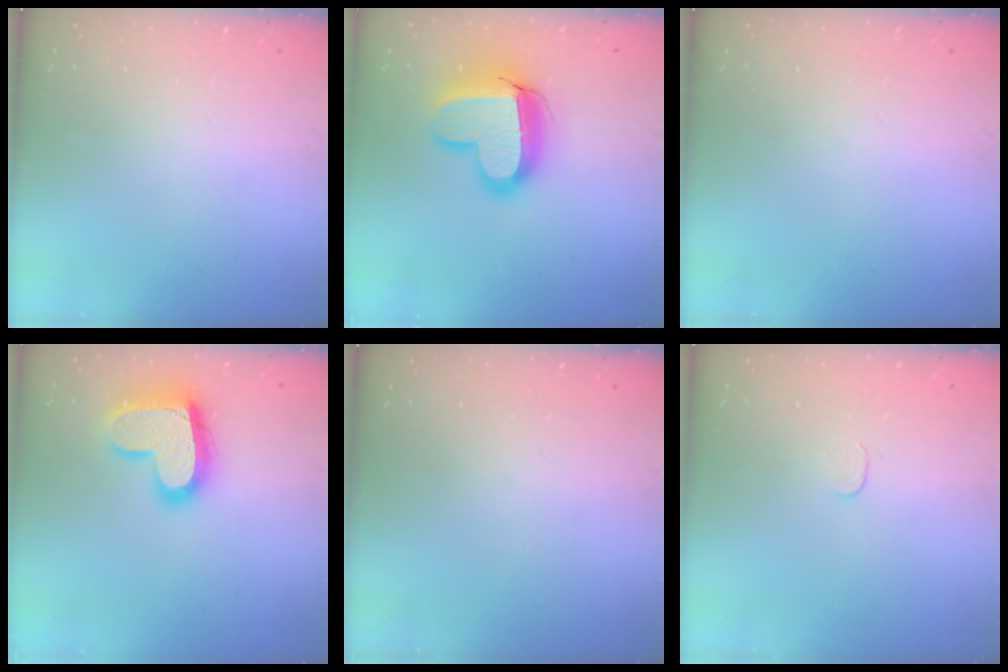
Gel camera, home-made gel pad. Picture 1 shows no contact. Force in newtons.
{"total": 17.3, "press": 17.2, "slide": 1.3}
{"total": 0.0}
{"total": 18.2, "press": 18.2, "slide": 1.4}
{"total": 0.0}
{"total": 3.1, "press": 3.1, "slide": 0.3}